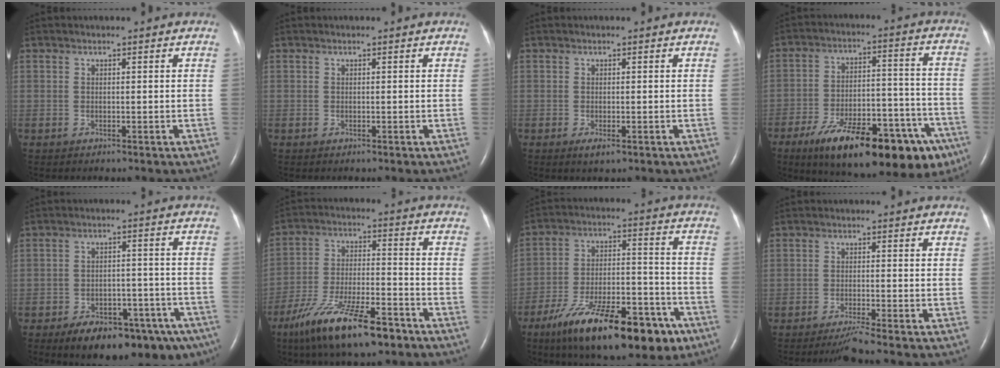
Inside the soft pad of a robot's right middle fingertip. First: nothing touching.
{"total": 0.0}
{"total": 1.4, "force": [-0.7, 0.4, 1.2], "torque": [-0.019, -0.004, -0.009]}
{"total": 25.2, "force": [-15.6, 7.9, 18.2], "torque": [-0.202, 0.019, -0.226]}
{"total": 16.6, "force": [-11.5, 7.2, 9.6], "torque": [-0.099, 0.023, -0.155]}
{"total": 15.5, "force": [-10.4, 3.5, 11.0], "torque": [-0.212, -0.025, -0.185]}
{"total": 22.0, "force": [-14.0, 6.7, 15.6], "torque": [-0.224, 0.004, -0.221]}
{"total": 3.2, "force": [-2.6, -1.4, 1.3], "torque": [-0.032, -0.013, -0.052]}